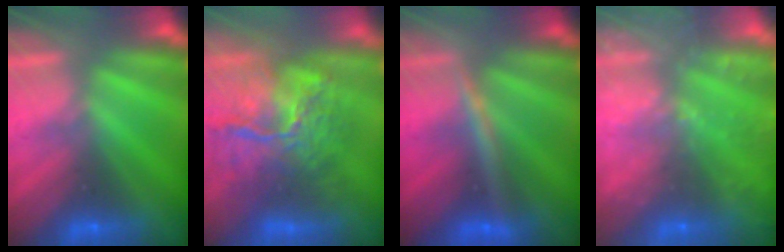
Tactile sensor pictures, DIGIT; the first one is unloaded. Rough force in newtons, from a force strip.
{"total": 9.9}
{"total": 2.4}
{"total": 6.8}